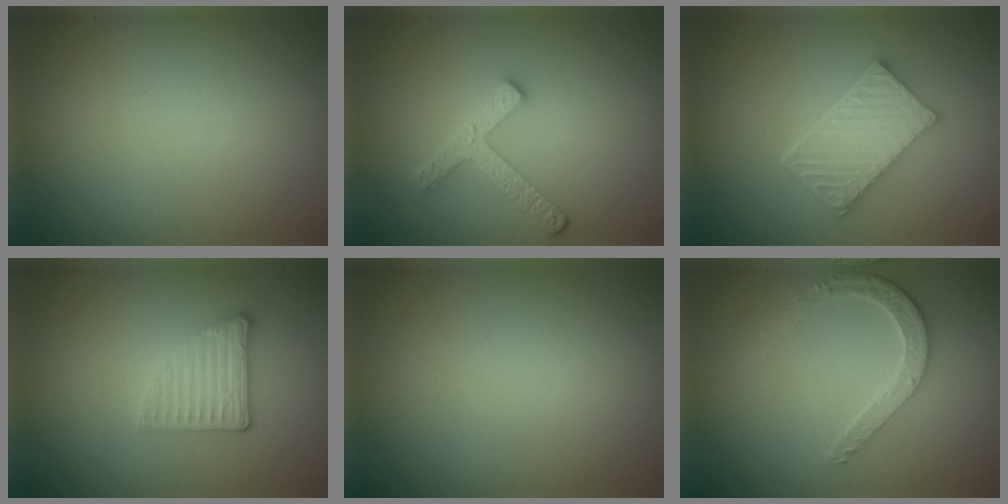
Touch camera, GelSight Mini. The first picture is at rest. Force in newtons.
{"total": 2.9, "press": 2.8, "slide": 0.6}
{"total": 5.5, "press": 4.2, "slide": 3.6}
{"total": 2.8, "press": 2.7, "slide": 0.8}
{"total": 0.0}
{"total": 2.7, "press": 2.7, "slide": 0.3}